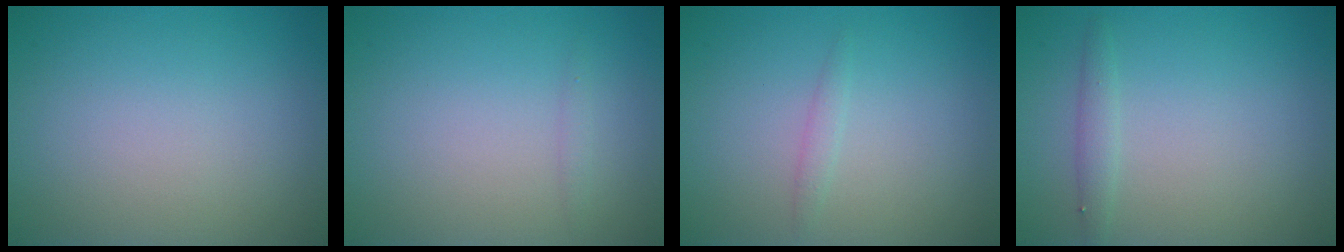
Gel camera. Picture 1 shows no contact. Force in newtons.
{"total": 0.5, "press": 0.5, "slide": 0.0}
{"total": 0.8, "press": 0.8, "slide": 0.1}
{"total": 1.1, "press": 1.1, "slide": 0.1}